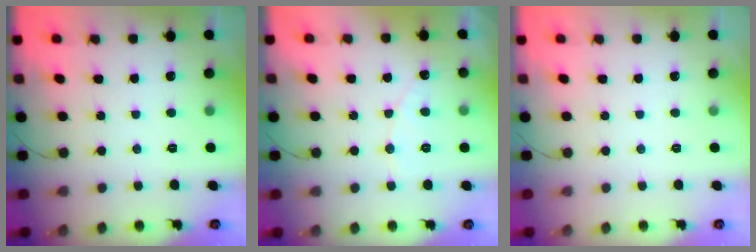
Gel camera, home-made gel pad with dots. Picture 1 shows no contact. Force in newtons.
{"total": 4.9, "press": 4.8, "slide": 0.4}
{"total": 0.0}